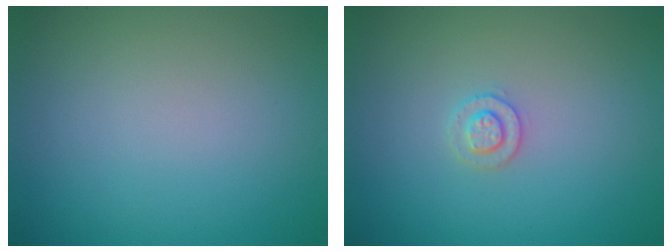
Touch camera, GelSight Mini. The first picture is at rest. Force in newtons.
{"total": 1.5, "press": 1.5, "slide": 0.1}